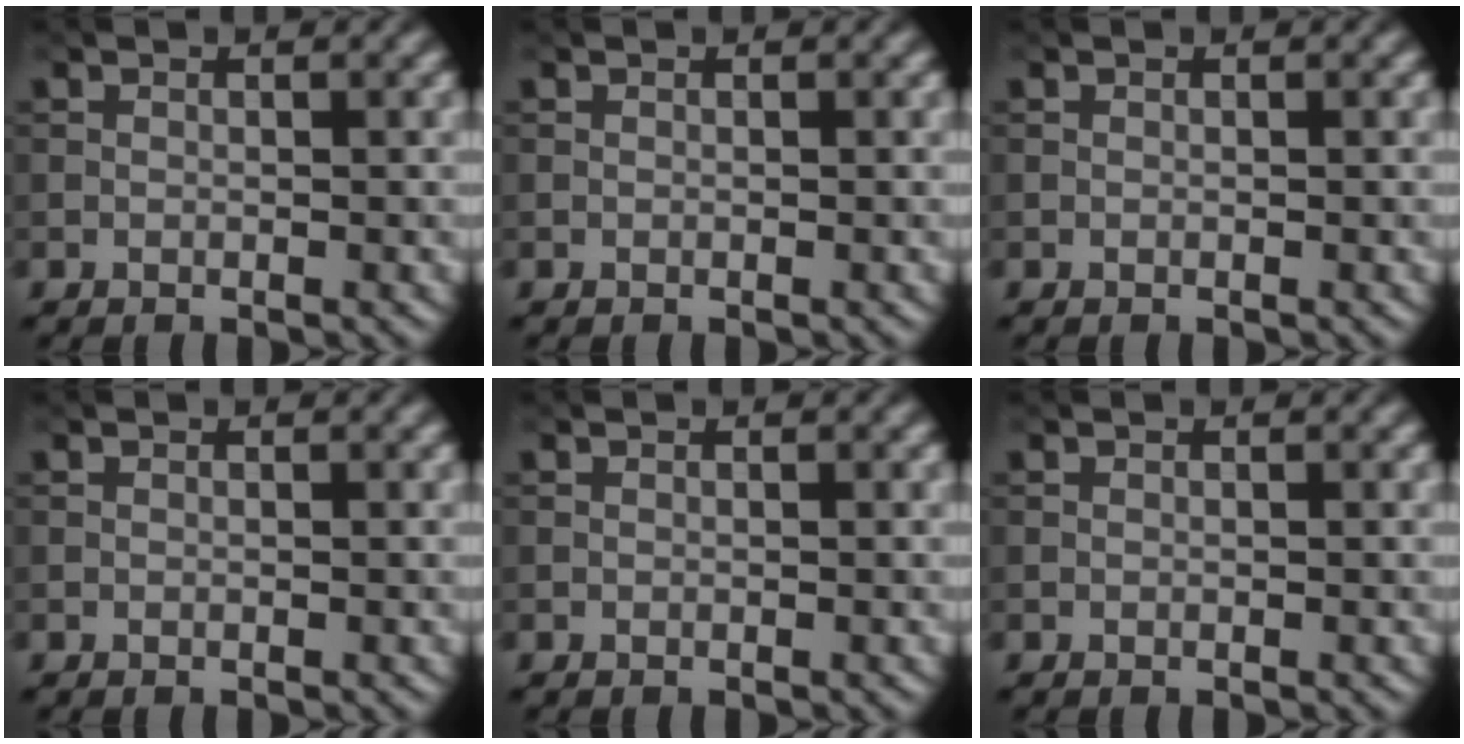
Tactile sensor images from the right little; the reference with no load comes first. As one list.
[{"total": 0.0}, {"total": 0.0}, {"total": 0.0}, {"total": 0.0}, {"total": 0.0}]